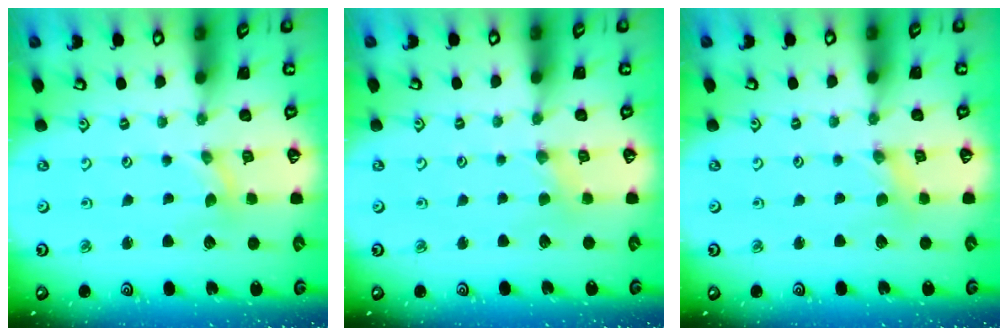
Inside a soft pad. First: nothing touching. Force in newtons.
{"total": 2.3, "press": 2.3, "slide": 0.4}
{"total": 0.0}